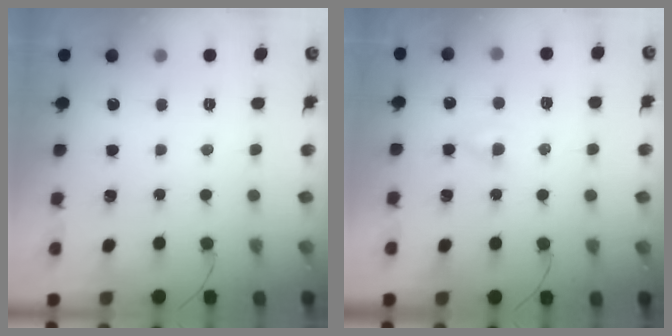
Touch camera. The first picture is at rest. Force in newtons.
{"total": 1.6, "press": 1.4, "slide": 0.7}